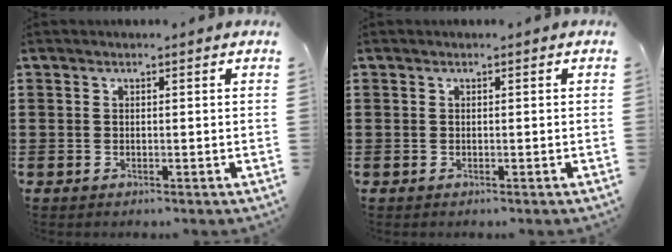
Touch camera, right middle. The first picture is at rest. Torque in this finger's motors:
{"motor_torque": [-0.02, 0.02, 0.00, 0.00]}